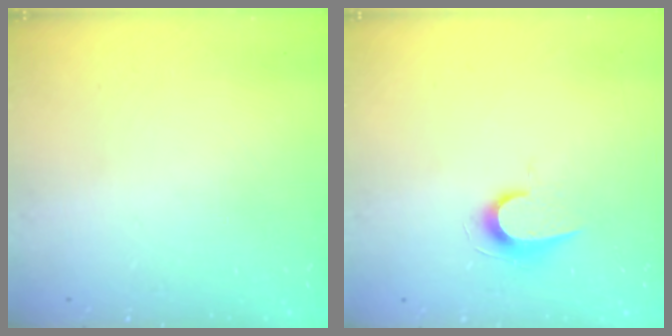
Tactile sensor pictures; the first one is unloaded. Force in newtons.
{"total": 7.1, "press": 7.0, "slide": 0.7}